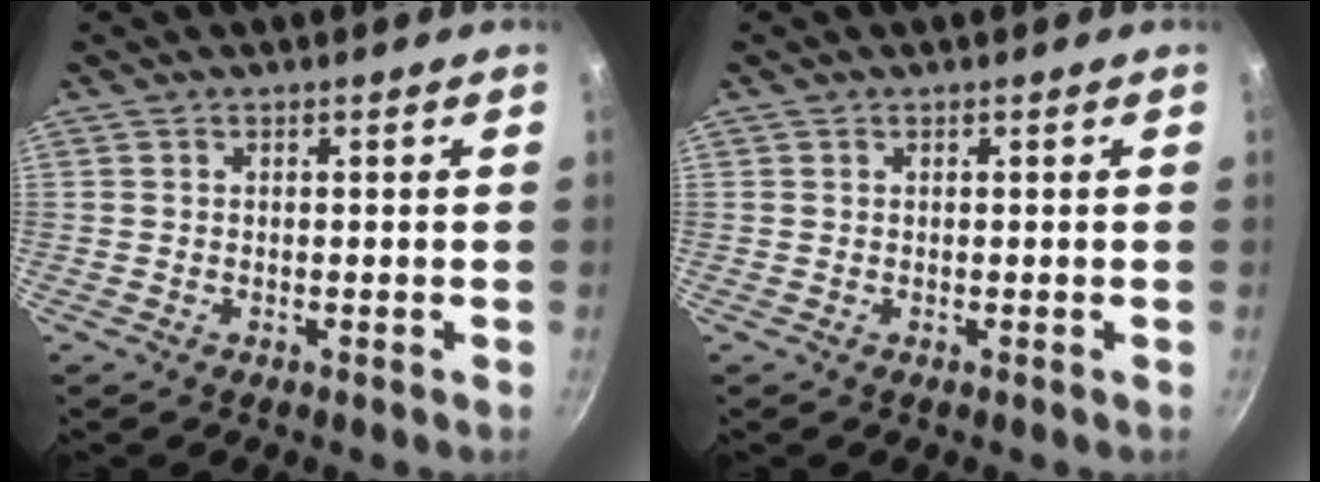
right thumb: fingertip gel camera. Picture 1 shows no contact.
{"total": 0.0}